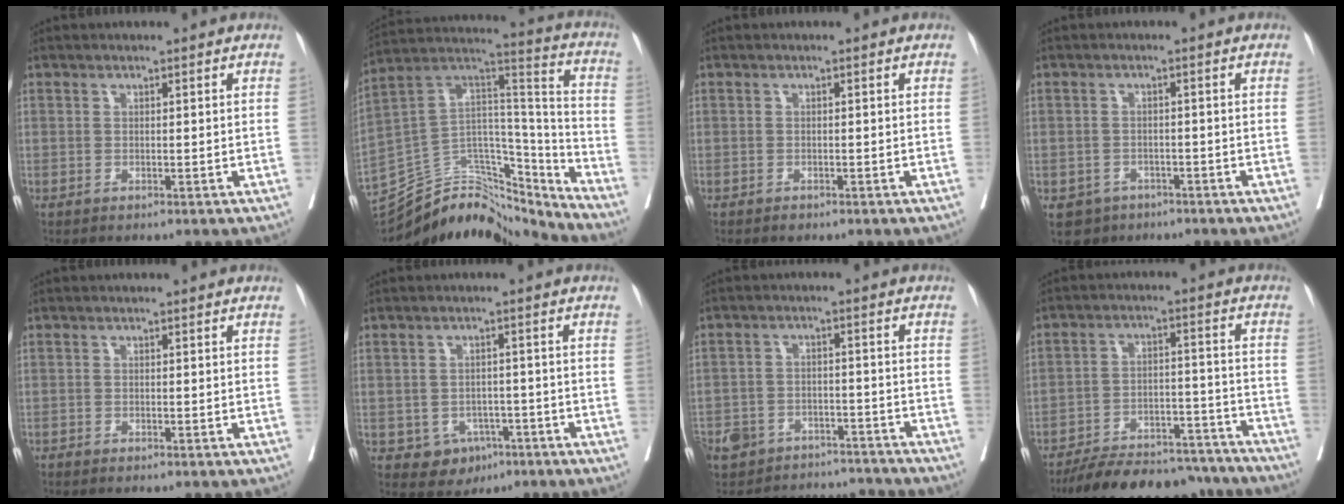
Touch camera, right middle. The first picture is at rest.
{"total": 20.5, "force": [-19.1, 5.4, 5.0], "torque": [-0.089, 0.069, -0.315]}
{"total": 0.5, "force": [-0.4, 0.2, 0.1], "torque": [-0.008, -0.001, -0.007]}
{"total": 4.0, "force": [-2.5, 3.1, 0.5], "torque": [-0.008, 0.005, -0.036]}
{"total": 0.9, "force": [-0.8, 0.0, 0.3], "torque": [-0.005, -0.001, -0.015]}
{"total": 4.7, "force": [-2.3, 3.8, 1.3], "torque": [-0.011, 0.008, -0.023]}
{"total": 15.5, "force": [-13.9, 6.0, 3.5], "torque": [-0.069, 0.024, -0.184]}
{"total": 20.3, "force": [-18.4, 5.8, 6.5], "torque": [-0.090, 0.013, -0.257]}